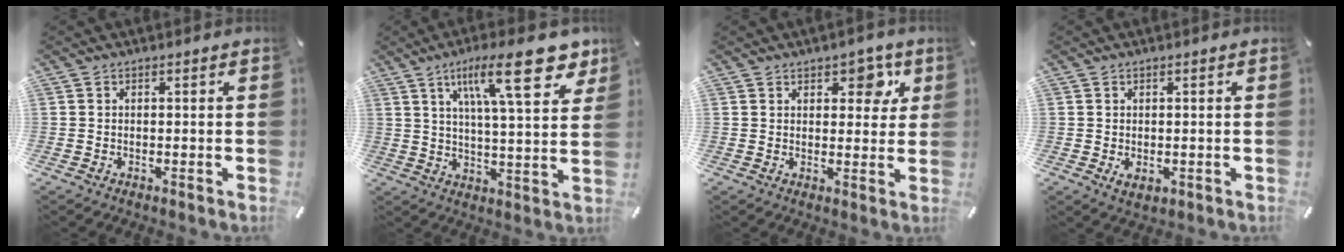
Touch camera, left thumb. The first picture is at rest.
{"total": 19.2, "force": [9.9, 5.6, 15.5], "torque": [-0.237, -0.032, 0.147]}
{"total": 6.1, "force": [3.3, 4.0, 3.2], "torque": [-0.015, -0.018, 0.049]}
{"total": 1.6, "force": [0.1, 1.3, 1.0], "torque": [-0.013, -0.002, 0.001]}